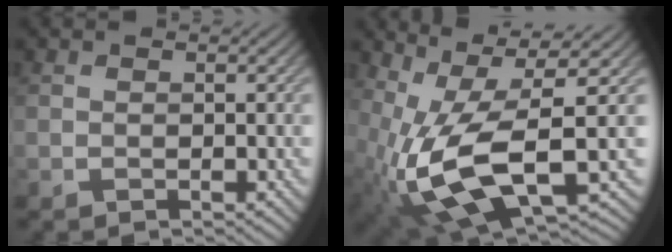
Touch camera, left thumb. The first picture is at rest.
{"total": 13.5, "force": [-1.8, 5.8, 12.0], "torque": [-0.263, -0.019, -0.025]}